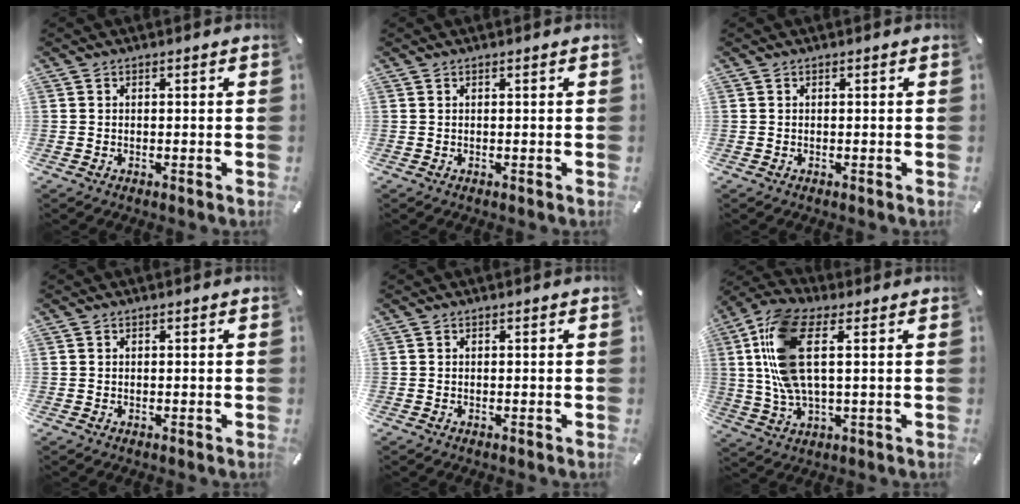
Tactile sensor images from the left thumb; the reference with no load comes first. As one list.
[{"total": 0.0}, {"total": 0.0}, {"total": 0.0}, {"total": 0.0}, {"total": 14.7, "force": [3.2, 6.6, 12.7], "torque": [-0.278, -0.006, 0.060]}]